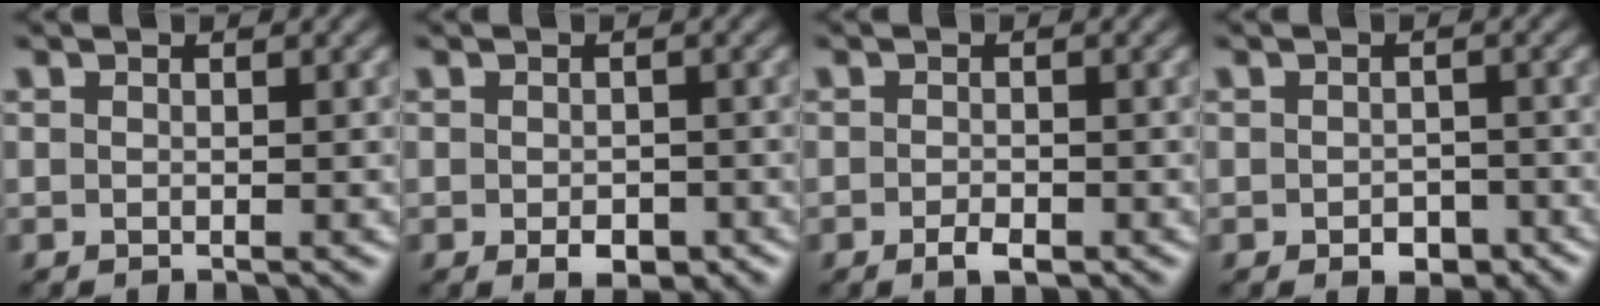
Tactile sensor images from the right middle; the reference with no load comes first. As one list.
[{"total": 2.6, "force": [-1.0, 1.5, 1.8], "torque": [-0.029, -0.007, -0.014]}, {"total": 1.7, "force": [-0.9, 0.8, 1.2], "torque": [-0.021, -0.003, -0.015]}, {"total": 2.4, "force": [-1.1, 1.6, 1.5], "torque": [-0.020, -0.005, -0.015]}]